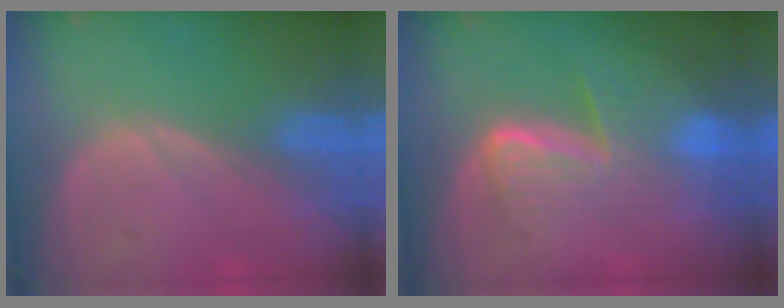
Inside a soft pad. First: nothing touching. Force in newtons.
{"total": 6.4, "press": 5.9, "slide": 2.5}